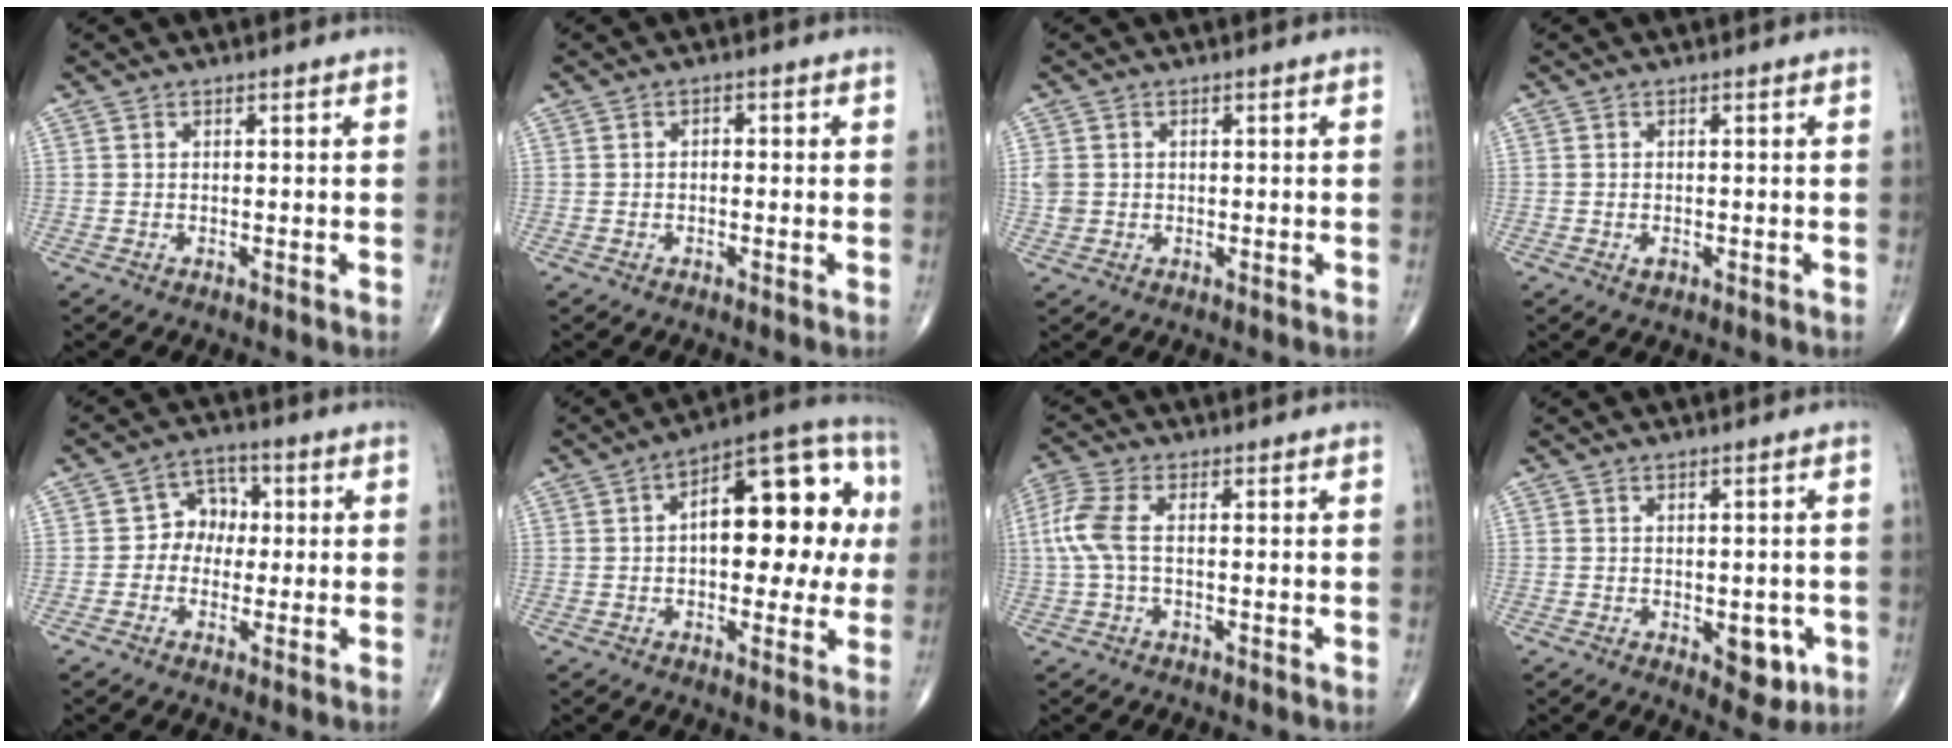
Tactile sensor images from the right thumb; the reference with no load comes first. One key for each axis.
{"total": 1.1, "fx": -0.1, "fy": 0.8, "fz": 0.9, "tx": -0.005, "ty": 0.005, "tz": -0.006}
{"total": 2.7, "fx": 0.1, "fy": 2.3, "fz": 1.4, "tx": -0.031, "ty": 0.003, "tz": 0.005}
{"total": 1.3, "fx": -0.5, "fy": 0.8, "fz": 0.9, "tx": -0.013, "ty": 0.000, "tz": -0.007}
{"total": 6.1, "fx": -0.1, "fy": 5.2, "fz": 3.2, "tx": -0.015, "ty": 0.020, "tz": -0.014}
{"total": 19.2, "fx": 2.2, "fy": 9.2, "fz": 16.6, "tx": -0.191, "ty": 0.033, "tz": 0.020}
{"total": 6.9, "fx": 0.2, "fy": 3.3, "fz": 6.1, "tx": -0.173, "ty": 0.015, "tz": -0.001}
{"total": 5.7, "fx": -1.6, "fy": 3.0, "fz": 4.5, "tx": -0.033, "ty": -0.003, "tz": -0.014}